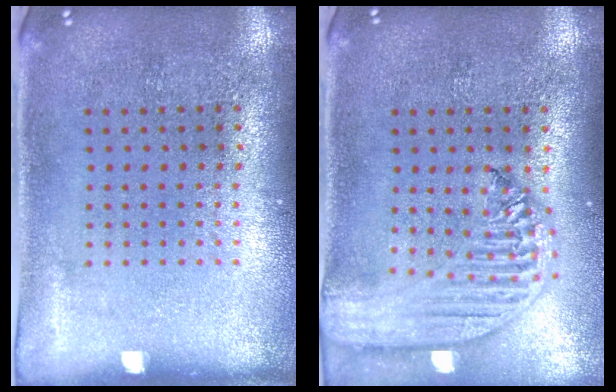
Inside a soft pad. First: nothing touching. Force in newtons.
{"total": 2.6, "press": 2.2, "slide": 1.4}